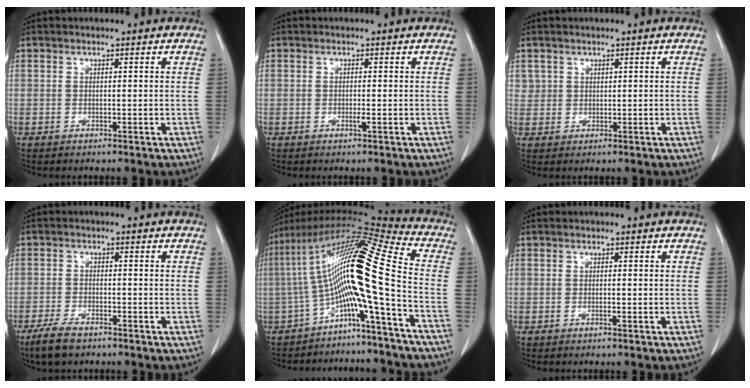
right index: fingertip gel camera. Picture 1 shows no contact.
{"total": 0.9, "force": [-0.4, -0.1, 0.8], "torque": [-0.016, -0.001, -0.007]}
{"total": 1.5, "force": [0.6, 1.3, 0.0], "torque": [0.017, 0.002, 0.006]}
{"total": 5.2, "force": [-4.0, 1.6, 3.0], "torque": [-0.066, -0.007, -0.072]}
{"total": 16.8, "force": [-4.7, -0.9, 16.1], "torque": [-0.290, 0.037, -0.090]}
{"total": 0.6, "force": [-0.4, 0.0, 0.5], "torque": [-0.009, 0.001, -0.006]}